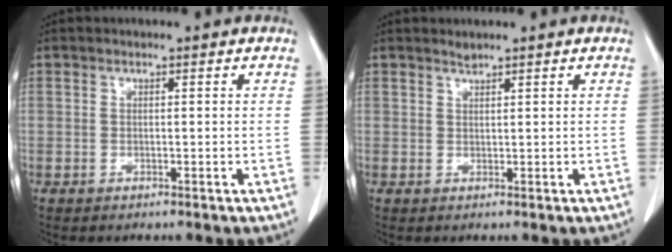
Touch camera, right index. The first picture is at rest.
{"total": 0.7, "force": [0.7, 0.0, 0.0], "torque": [-0.005, 0.000, 0.014]}